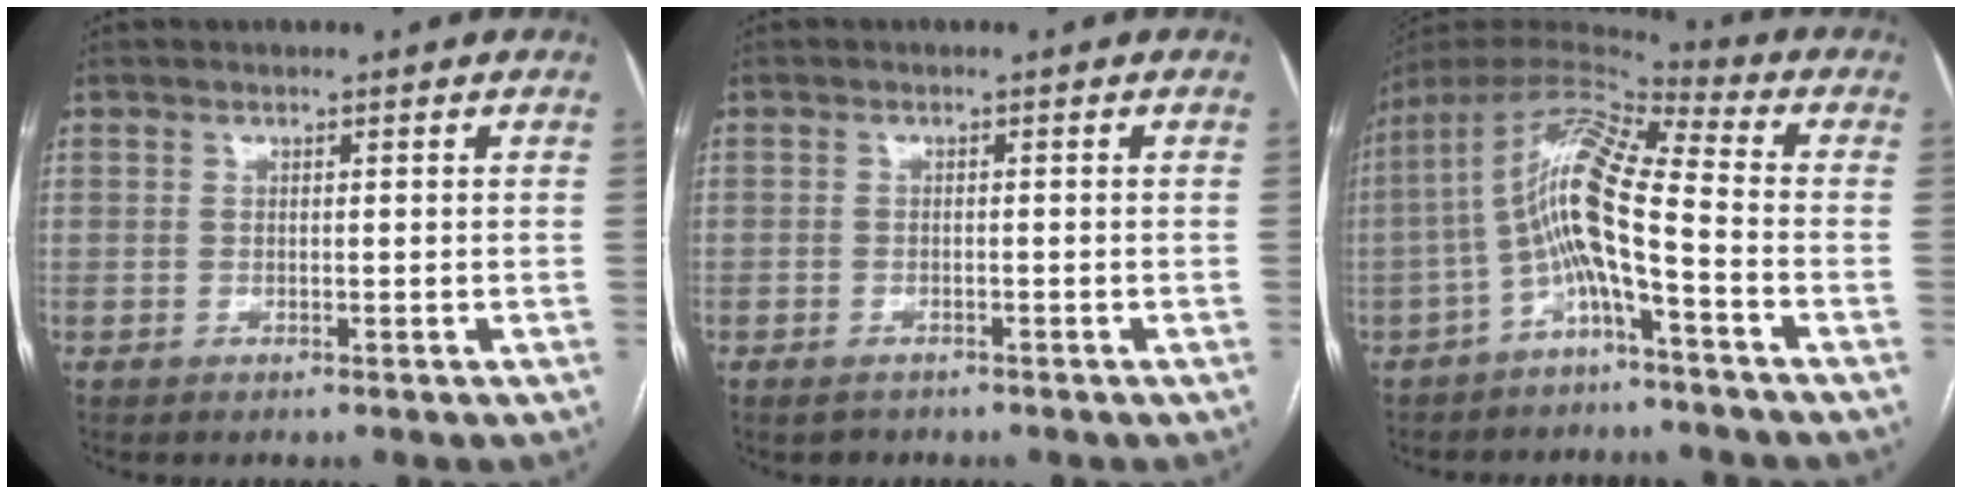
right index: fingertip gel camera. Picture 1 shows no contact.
{"total": 2.0, "force": [-1.6, 1.1, 0.5], "torque": [-0.012, 0.000, -0.019]}
{"total": 12.2, "force": [-3.5, 1.5, 11.6], "torque": [-0.227, 0.032, -0.069]}